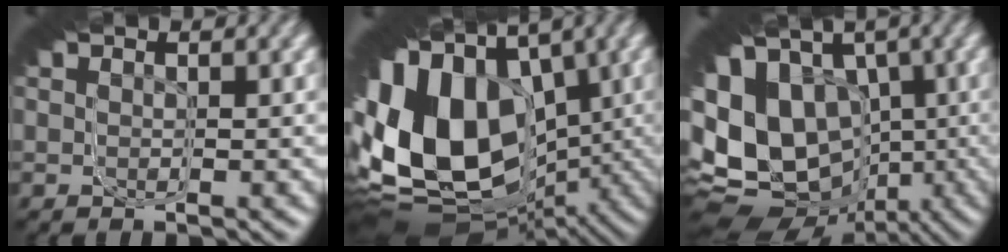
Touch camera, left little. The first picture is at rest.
{"total": 24.8, "force": [-4.4, 15.4, 18.9], "torque": [-0.283, -0.009, -0.065]}
{"total": 17.3, "force": [-4.2, 11.2, 12.6], "torque": [-0.170, -0.024, -0.062]}